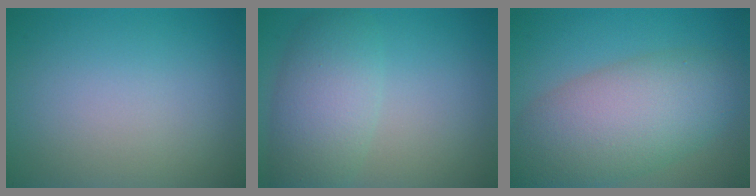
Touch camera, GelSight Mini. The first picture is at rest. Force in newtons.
{"total": 5.1, "press": 5.1, "slide": 0.2}
{"total": 8.7, "press": 8.7, "slide": 0.1}